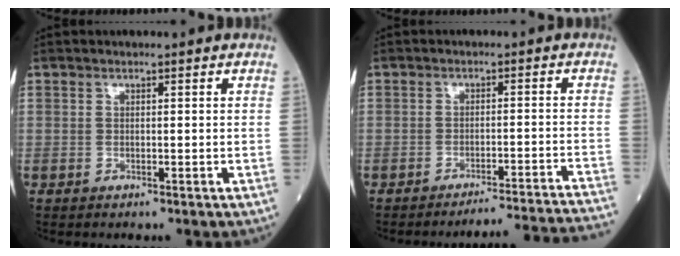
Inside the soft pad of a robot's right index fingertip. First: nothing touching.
{"total": 15.6, "force": [-15.0, -2.8, 3.2], "torque": [-0.005, -0.019, -0.184]}